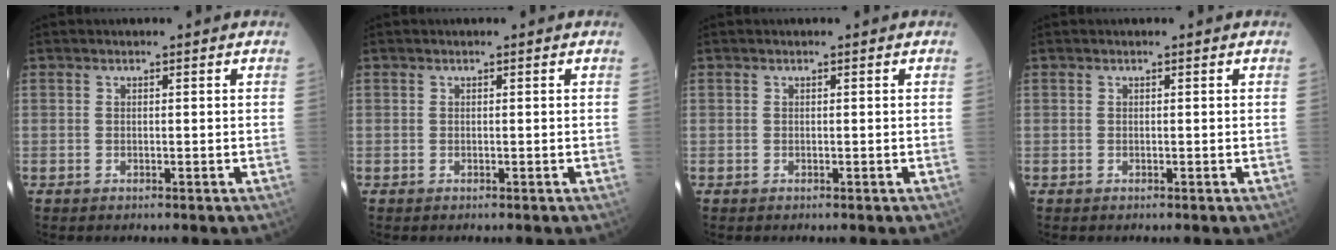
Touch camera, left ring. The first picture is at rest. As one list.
[{"total": 0.0}, {"total": 0.0}, {"total": 0.0}]